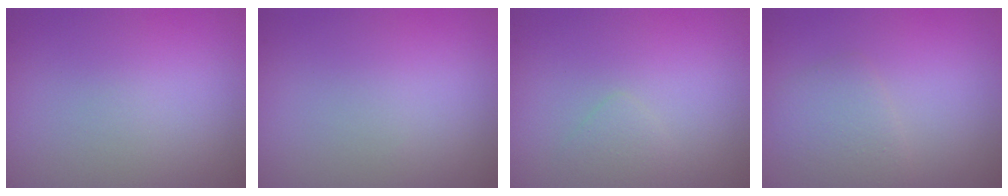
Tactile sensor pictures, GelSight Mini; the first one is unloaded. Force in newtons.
{"total": 0.0}
{"total": 1.1, "press": 1.1, "slide": 0.1}
{"total": 2.2, "press": 2.2, "slide": 0.0}